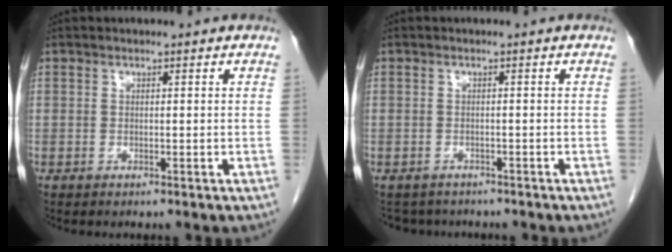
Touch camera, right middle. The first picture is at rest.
{"total": 4.2, "force": [-3.8, 1.8, 0.1], "torque": [0.001, 0.001, -0.052]}